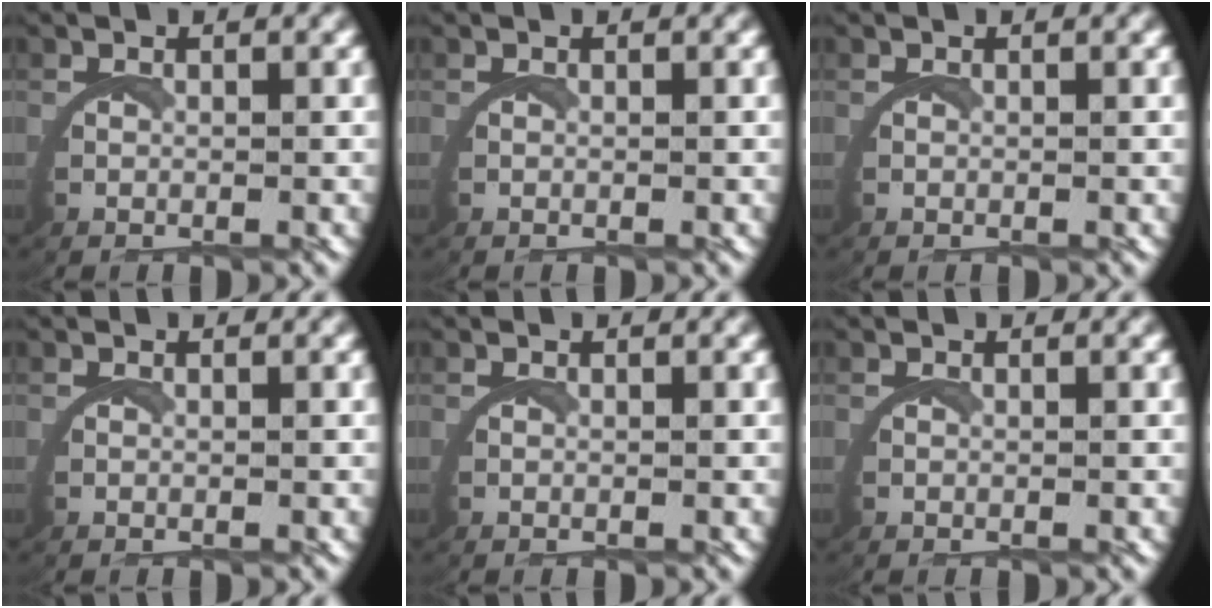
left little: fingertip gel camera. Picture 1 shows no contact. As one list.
[{"total": 0.0}, {"total": 0.0}, {"total": 0.0}, {"total": 0.0}, {"total": 0.0}]